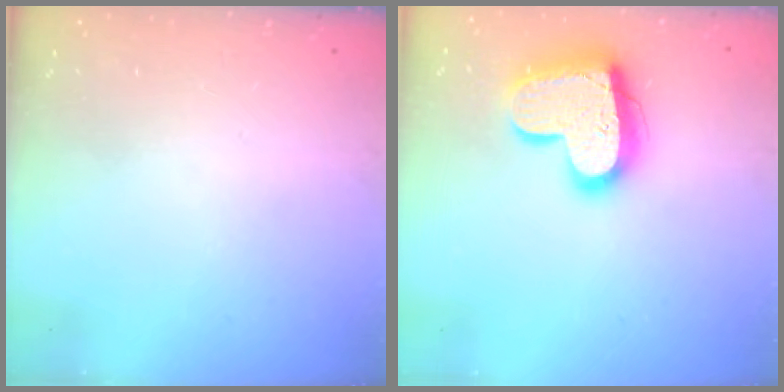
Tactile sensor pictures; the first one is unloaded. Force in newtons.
{"total": 18.2, "press": 18.2, "slide": 1.6}